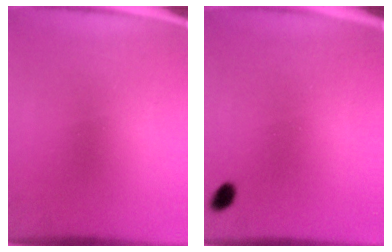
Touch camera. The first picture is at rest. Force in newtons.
{"total": 1.9}